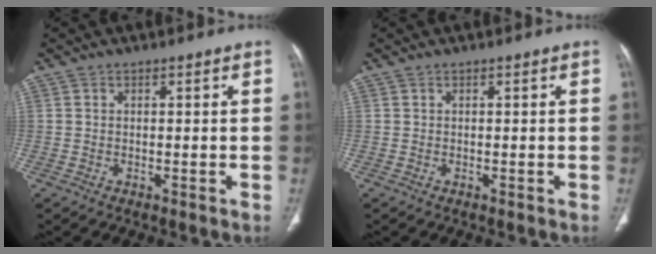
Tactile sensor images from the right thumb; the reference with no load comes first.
{"total": 0.0}